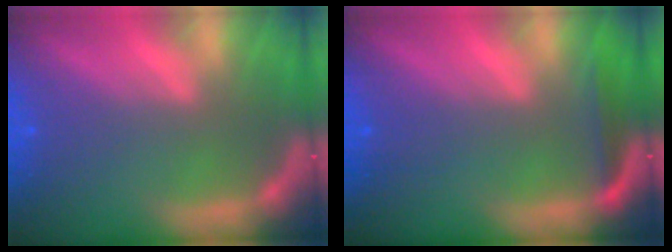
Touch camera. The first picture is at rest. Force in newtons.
{"total": 2.5}